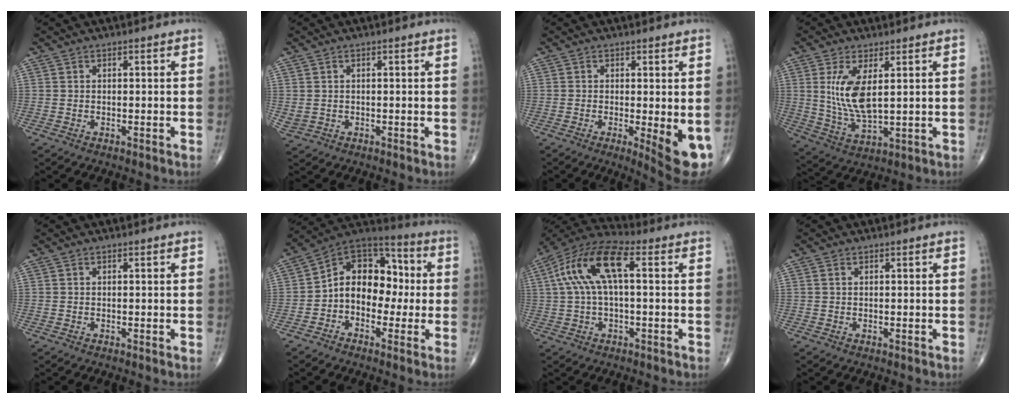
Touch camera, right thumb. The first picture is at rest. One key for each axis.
{"total": 1.7, "fx": 0.1, "fy": 1.4, "fz": 0.9, "tx": -0.024, "ty": 0.000, "tz": 0.008}
{"total": 8.1, "fx": -1.7, "fy": 2.1, "fz": 7.7, "tx": -0.102, "ty": -0.020, "tz": -0.021}
{"total": 9.8, "fx": 2.4, "fy": 3.9, "fz": 8.7, "tx": -0.177, "ty": -0.022, "tz": 0.059}
{"total": 0.0}
{"total": 14.1, "fx": -0.8, "fy": 10.1, "fz": 9.7, "tx": -0.107, "ty": 0.048, "tz": -0.030}
{"total": 13.4, "fx": 2.3, "fy": 5.4, "fz": 12.0, "tx": -0.259, "ty": 0.043, "tz": 0.038}
{"total": 0.5, "fx": 0.2, "fy": 0.4, "fz": 0.3, "tx": -0.008, "ty": 0.002, "tz": 0.003}